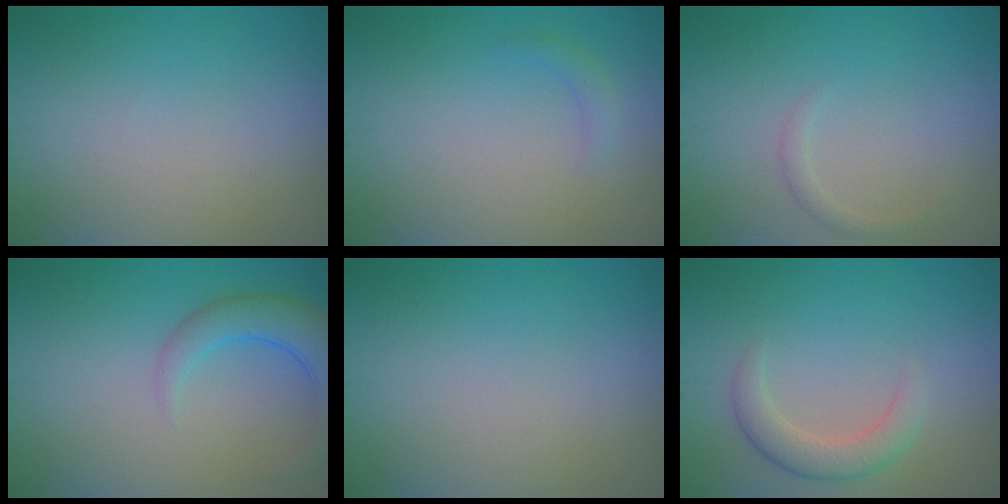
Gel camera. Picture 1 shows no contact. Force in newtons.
{"total": 1.0, "press": 1.0, "slide": 0.1}
{"total": 0.9, "press": 0.9, "slide": 0.0}
{"total": 4.6, "press": 4.6, "slide": 0.4}
{"total": 0.0}
{"total": 2.9, "press": 2.9, "slide": 0.2}